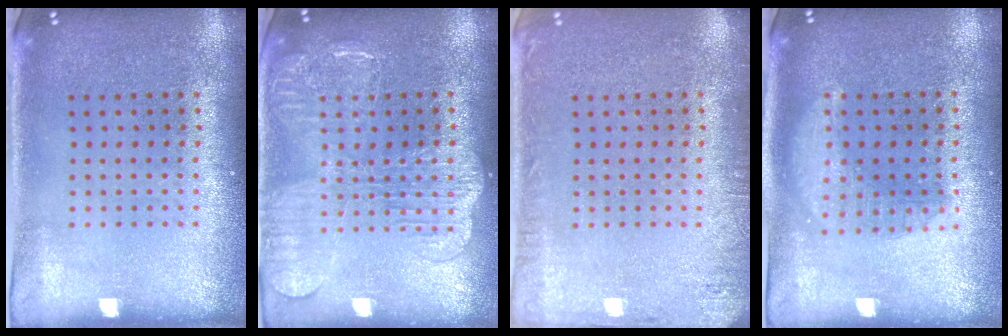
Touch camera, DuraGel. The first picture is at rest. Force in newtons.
{"total": 2.3, "press": 2.2, "slide": 0.4}
{"total": 1.9, "press": 1.9, "slide": 0.2}
{"total": 1.3, "press": 1.3, "slide": 0.3}